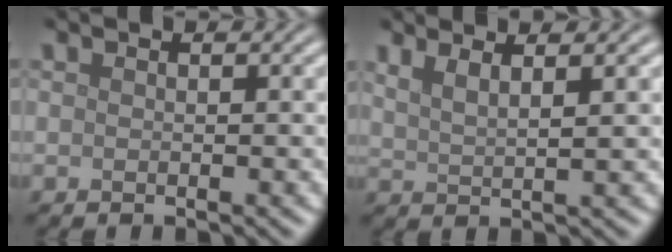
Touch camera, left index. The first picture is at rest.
{"total": 2.8, "force": [1.8, 0.9, 2.0], "torque": [-0.021, 0.011, 0.017]}